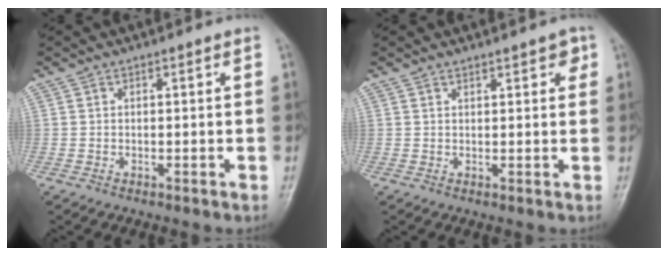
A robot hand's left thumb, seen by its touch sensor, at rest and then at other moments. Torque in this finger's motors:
{"motor_torque": [-0.20, 0.05, -0.09, -0.07, 0.05]}